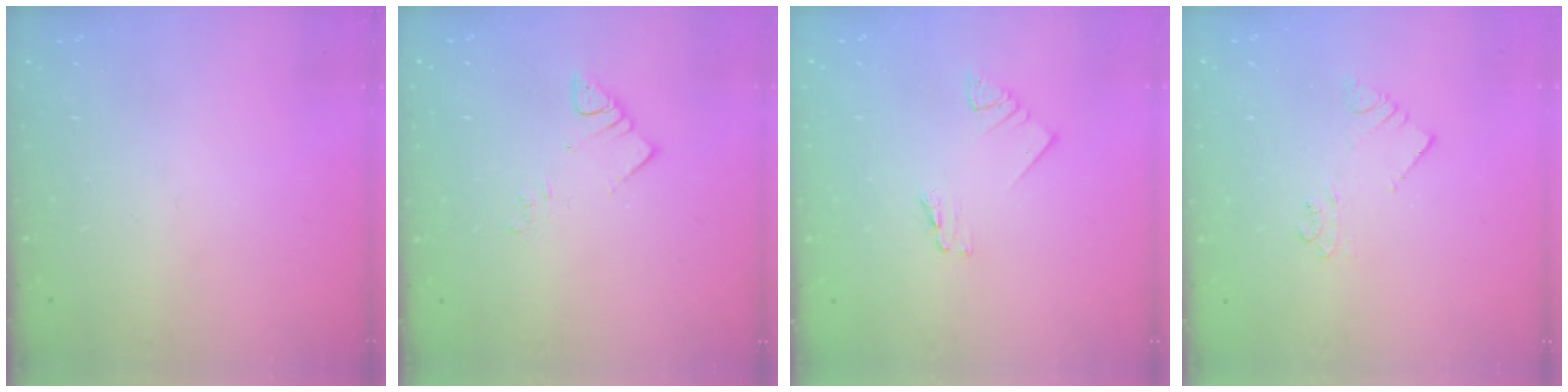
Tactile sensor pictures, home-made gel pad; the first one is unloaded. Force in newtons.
{"total": 3.8, "press": 3.7, "slide": 0.5}
{"total": 1.2, "press": 1.2, "slide": 0.1}
{"total": 2.5, "press": 2.5, "slide": 0.2}